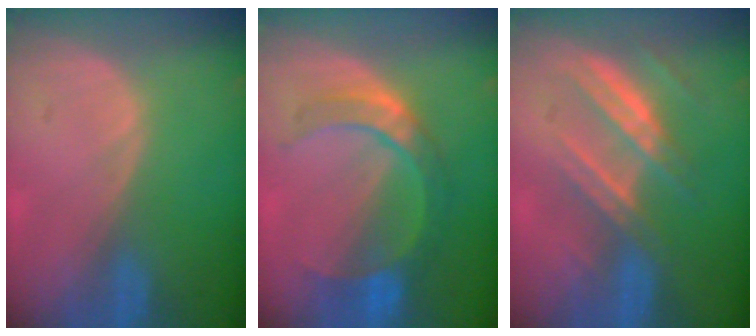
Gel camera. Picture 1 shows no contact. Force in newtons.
{"total": 7.3, "press": 7.2, "slide": 1.5}
{"total": 7.6, "press": 6.8, "slide": 3.4}